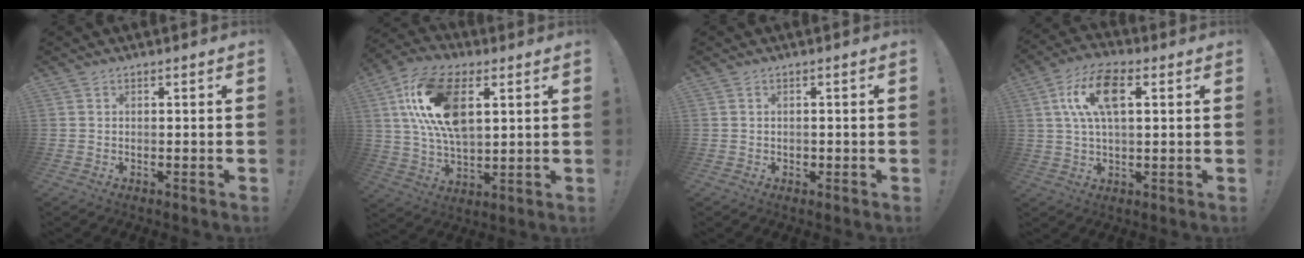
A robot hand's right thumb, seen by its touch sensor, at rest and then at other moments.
{"total": 19.4, "force": [6.1, 10.6, 15.1], "torque": [-0.297, 0.000, 0.107]}
{"total": 0.8, "force": [-0.1, 0.8, 0.2], "torque": [-0.002, 0.002, -0.003]}
{"total": 12.6, "force": [3.5, 6.1, 10.4], "torque": [-0.193, 0.007, 0.063]}